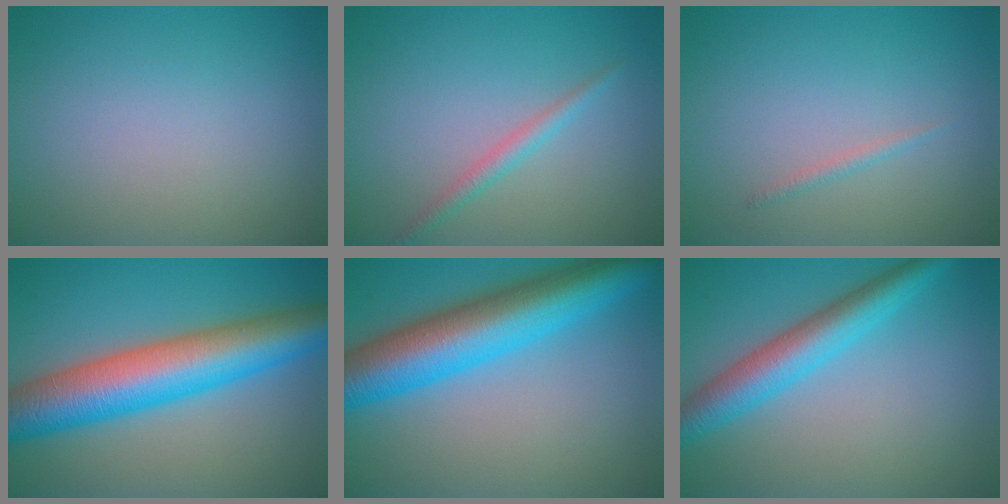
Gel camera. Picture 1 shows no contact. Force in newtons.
{"total": 1.6, "press": 1.6, "slide": 0.1}
{"total": 0.7, "press": 0.7, "slide": 0.1}
{"total": 10.7, "press": 10.7, "slide": 0.1}
{"total": 10.3, "press": 10.3, "slide": 0.4}
{"total": 5.3, "press": 5.3, "slide": 0.2}